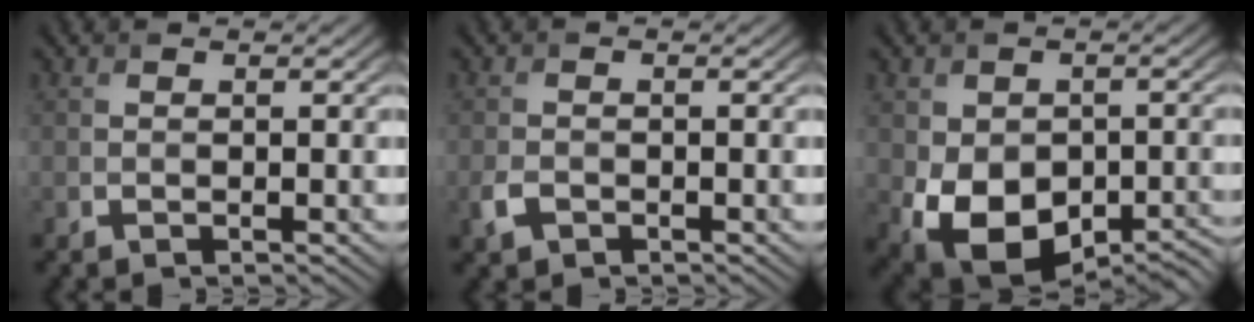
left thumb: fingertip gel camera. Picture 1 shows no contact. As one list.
[{"total": 1.9, "force": [-0.9, 1.3, 1.0], "torque": [-0.027, -0.004, -0.021]}, {"total": 12.9, "force": [-4.4, 8.9, 8.2], "torque": [-0.136, -0.038, -0.048]}]